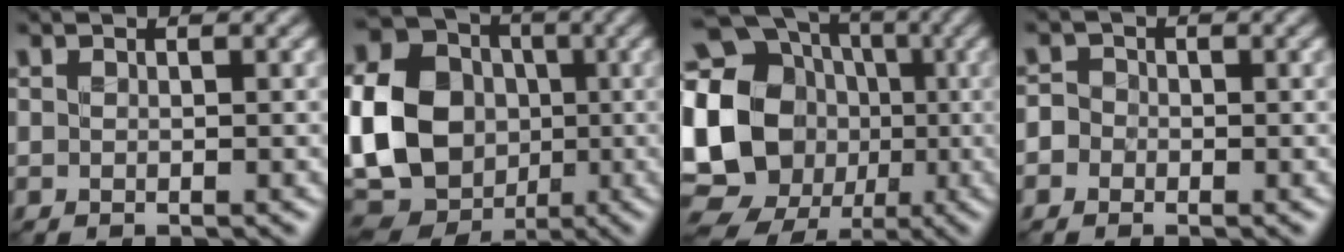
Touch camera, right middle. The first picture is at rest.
{"total": 19.1, "force": [-2.8, 16.5, 9.2], "torque": [-0.207, -0.001, -0.091]}
{"total": 22.6, "force": [-3.0, 20.1, 10.0], "torque": [-0.192, 0.020, -0.101]}
{"total": 2.8, "force": [-1.2, 2.5, 0.2], "torque": [0.029, 0.016, -0.038]}